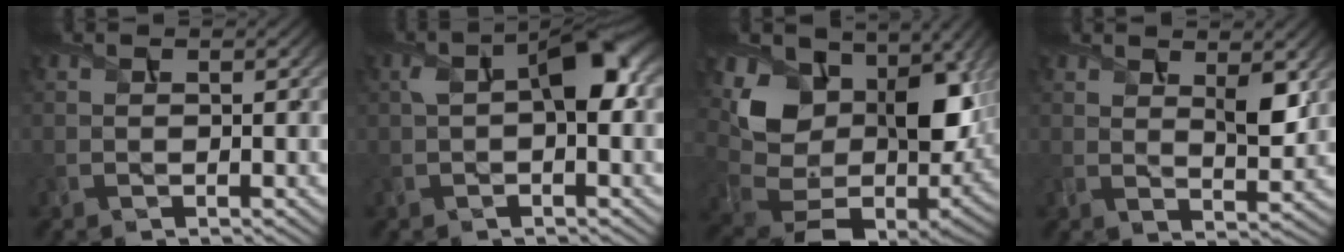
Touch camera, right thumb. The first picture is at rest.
{"total": 6.8, "force": [0.6, 3.2, 6.0], "torque": [-0.109, 0.009, 0.008]}
{"total": 15.0, "force": [3.8, 10.3, 10.2], "torque": [-0.190, -0.011, 0.084]}
{"total": 4.6, "force": [2.2, 1.8, 3.7], "torque": [-0.065, -0.010, 0.041]}